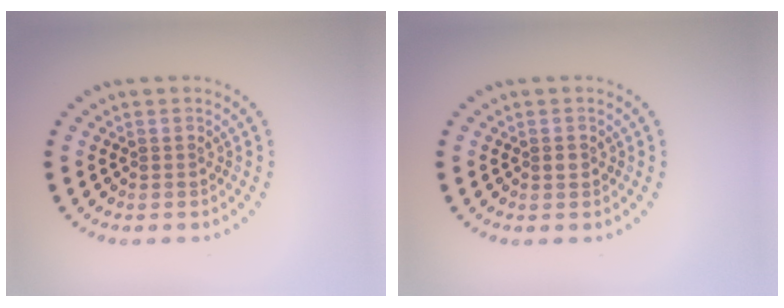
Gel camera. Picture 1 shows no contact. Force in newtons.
{"total": 0.6, "press": 0.6, "slide": 0.2}